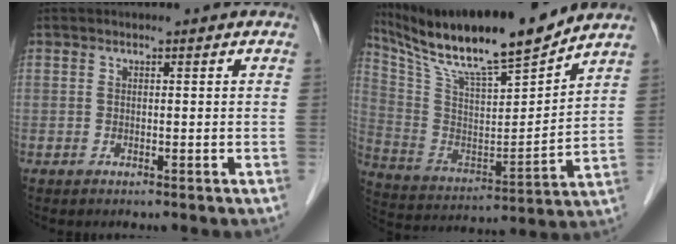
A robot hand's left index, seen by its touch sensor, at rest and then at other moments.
{"total": 19.2, "force": [16.5, 1.2, 9.7], "torque": [-0.183, -0.004, 0.294]}